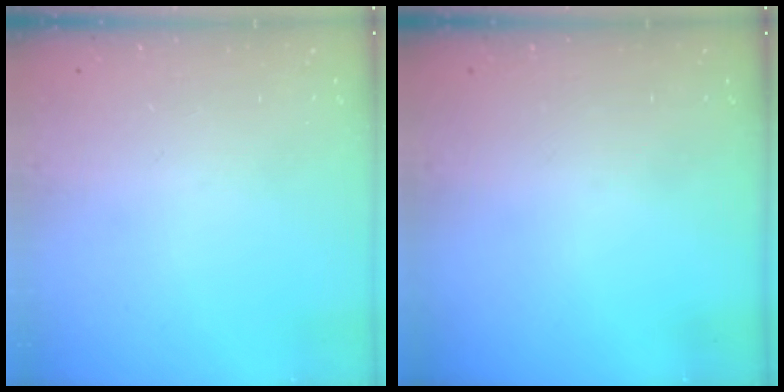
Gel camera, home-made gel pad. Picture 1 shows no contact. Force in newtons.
{"total": 0.0}